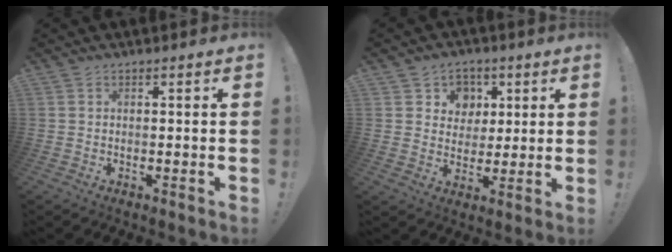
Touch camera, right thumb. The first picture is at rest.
{"total": 7.7, "force": [2.5, 7.2, 1.1], "torque": [-0.011, -0.019, 0.052]}